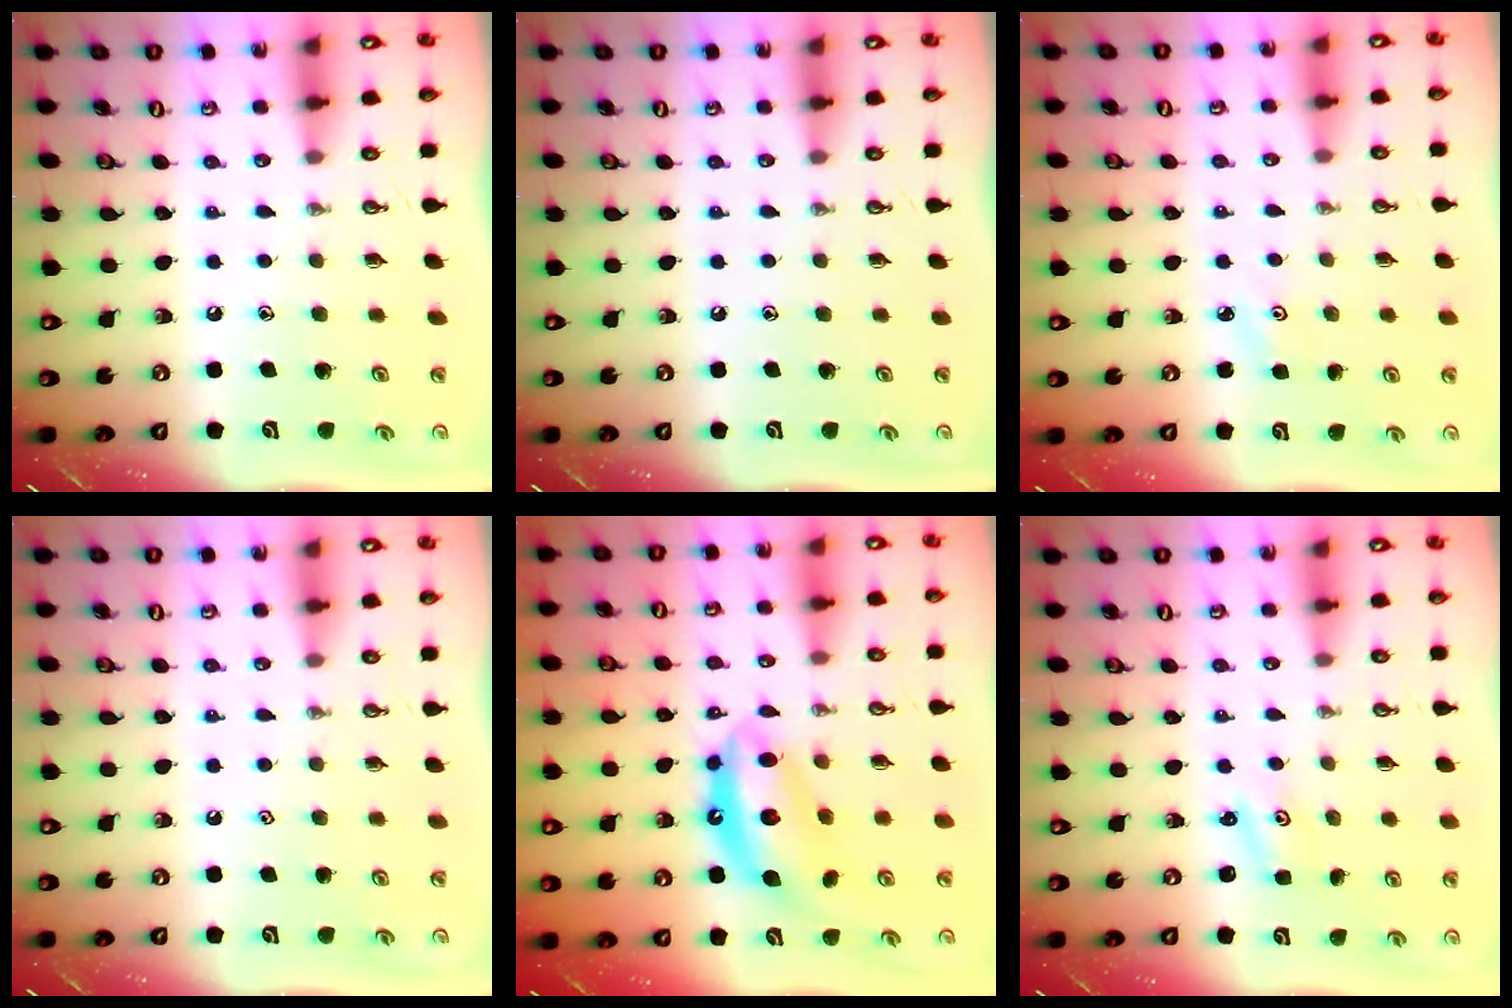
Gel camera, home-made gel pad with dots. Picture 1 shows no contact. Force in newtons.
{"total": 0.0}
{"total": 2.1, "press": 2.1, "slide": 0.3}
{"total": 0.9, "press": 0.6, "slide": 0.7}
{"total": 12.0, "press": 12.0, "slide": 0.9}
{"total": 1.5, "press": 1.4, "slide": 0.2}